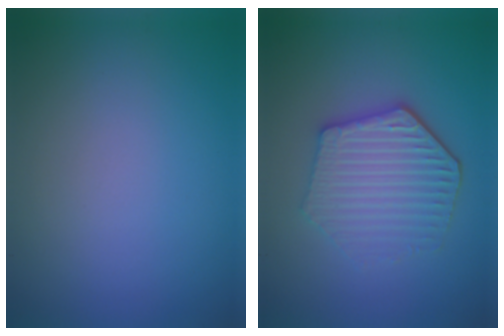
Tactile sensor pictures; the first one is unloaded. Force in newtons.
{"total": 5.0, "press": 4.3, "slide": 2.6}